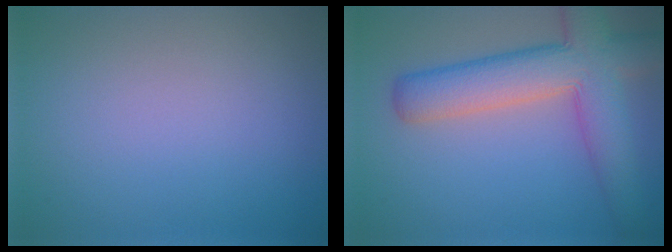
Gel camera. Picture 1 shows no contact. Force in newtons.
{"total": 8.3, "press": 8.3, "slide": 0.6}